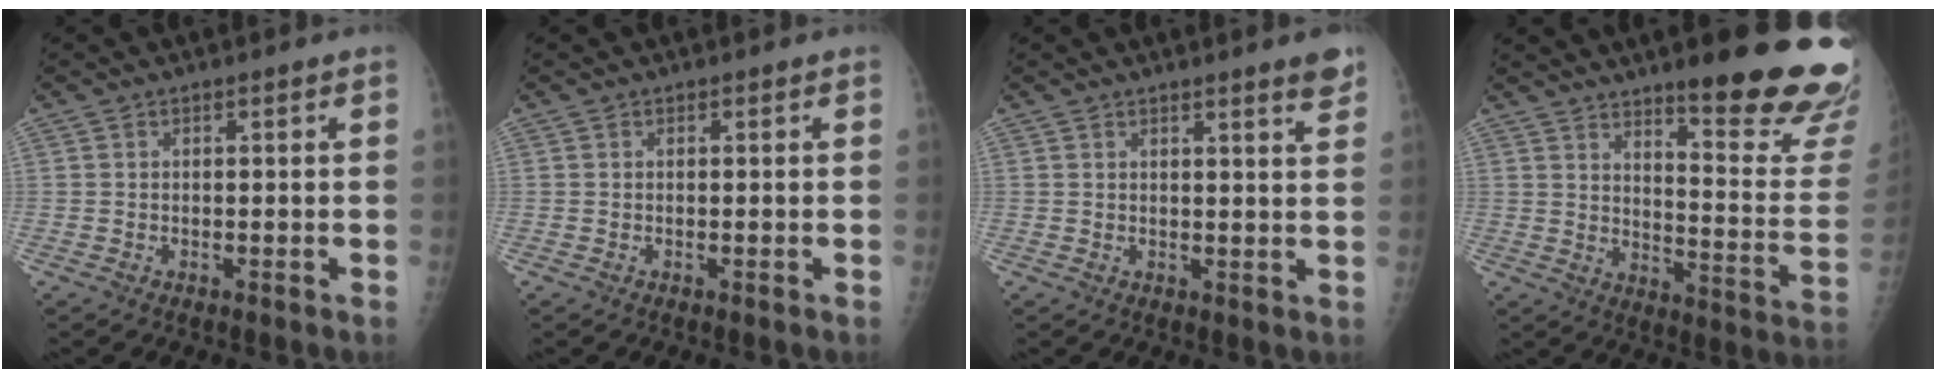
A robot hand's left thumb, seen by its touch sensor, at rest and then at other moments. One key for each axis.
{"total": 0.0}
{"total": 3.8, "fx": 2.7, "fy": 0.0, "fz": 2.7, "tx": -0.032, "ty": -0.018, "tz": 0.036}
{"total": 22.1, "fx": 15.2, "fy": 3.9, "fz": 15.5, "tx": -0.174, "ty": -0.109, "tz": 0.207}